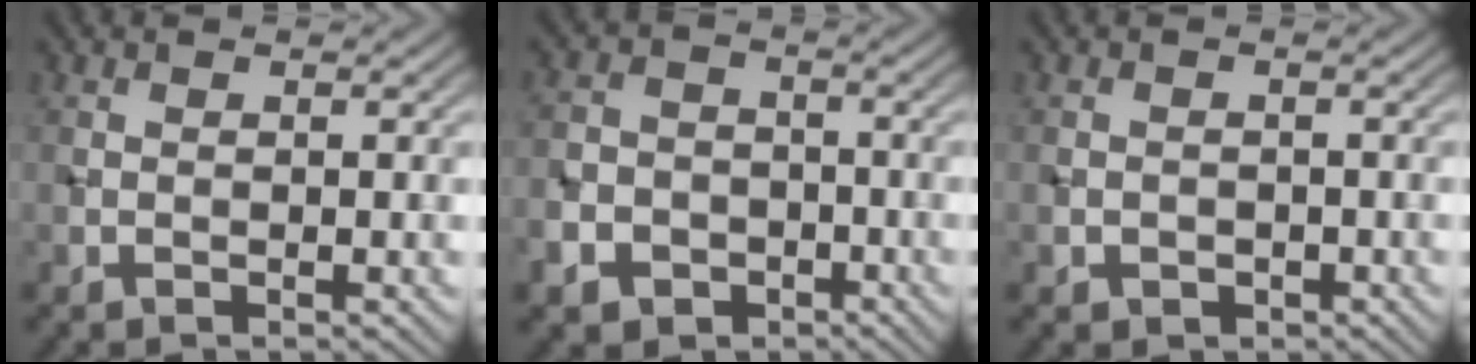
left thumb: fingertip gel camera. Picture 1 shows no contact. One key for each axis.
{"total": 7.6, "fx": -4.0, "fy": 6.0, "fz": 2.2, "tx": -0.061, "ty": -0.024, "tz": -0.087}
{"total": 1.5, "fx": -0.7, "fy": 1.2, "fz": 0.5, "tx": -0.006, "ty": -0.006, "tz": -0.015}